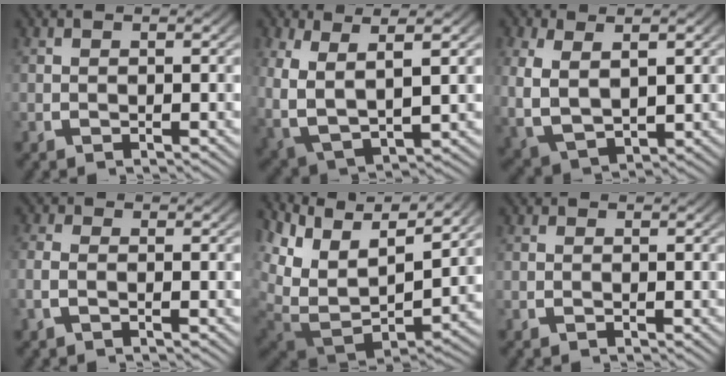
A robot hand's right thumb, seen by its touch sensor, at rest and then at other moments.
{"total": 10.2, "force": [-0.7, 7.7, 6.7], "torque": [-0.173, -0.052, 0.002]}
{"total": 8.4, "force": [-0.4, 6.6, 5.2], "torque": [-0.148, -0.041, 0.010]}
{"total": 1.4, "force": [-1.4, -0.1, 0.0], "torque": [-0.019, -0.011, -0.021]}
{"total": 12.8, "force": [-1.9, 9.1, 8.7], "torque": [-0.218, -0.068, -0.013]}
{"total": 0.6, "force": [-0.3, -0.2, -0.5], "torque": [0.005, -0.002, -0.004]}